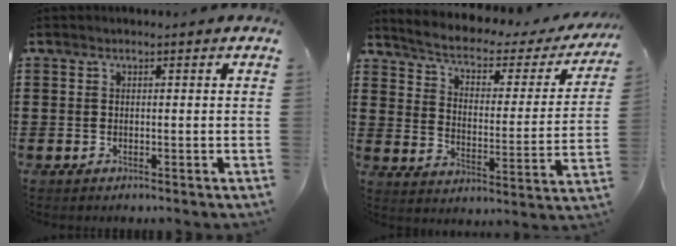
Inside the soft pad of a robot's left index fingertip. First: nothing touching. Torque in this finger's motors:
{"motor_torque": [1.07, -1.07, 0.24, 0.07]}